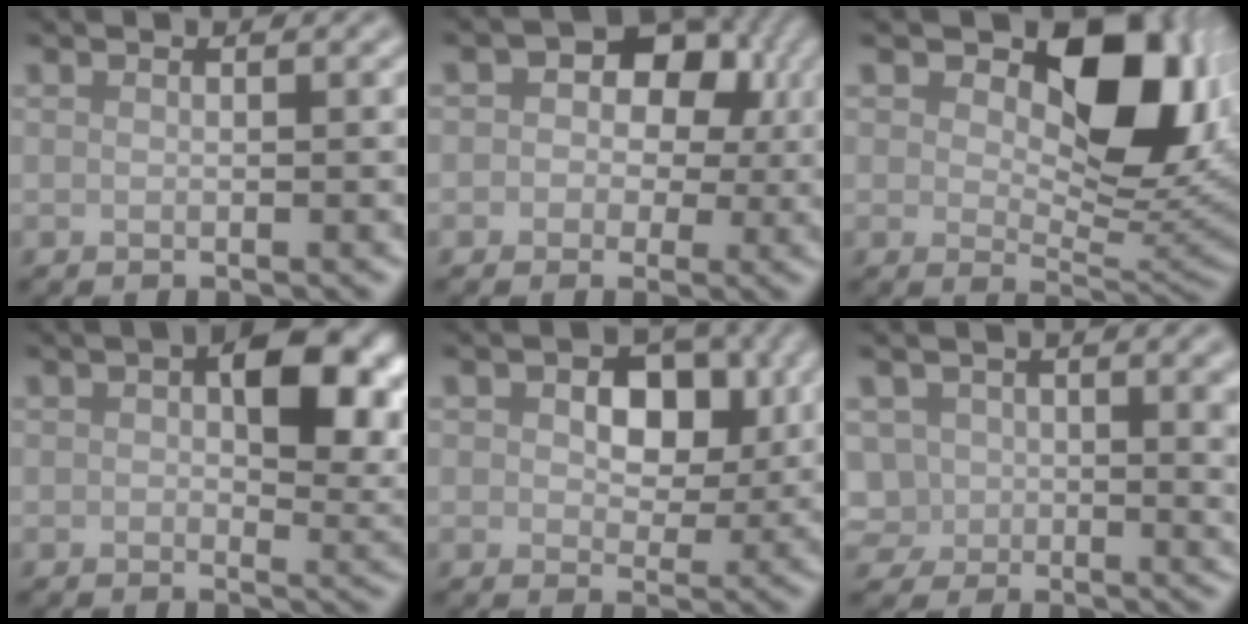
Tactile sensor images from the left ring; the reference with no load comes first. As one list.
[{"total": 6.8, "force": [1.3, 5.5, 3.7], "torque": [-0.029, 0.029, 0.000]}, {"total": 9.5, "force": [2.9, 5.3, 7.3], "torque": [-0.116, -0.009, 0.057]}, {"total": 7.9, "force": [1.8, 3.9, 6.6], "torque": [-0.089, 0.007, 0.035]}, {"total": 5.0, "force": [1.1, 3.3, 3.5], "torque": [-0.062, -0.003, 0.021]}, {"total": 5.4, "force": [0.6, 4.1, 3.5], "torque": [-0.090, -0.021, 0.034]}]